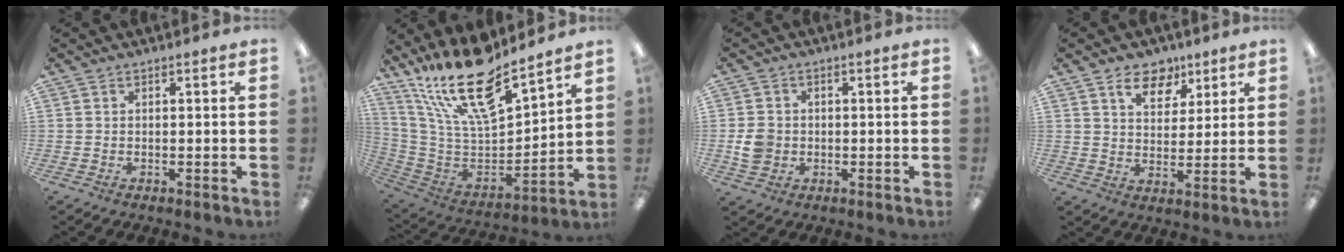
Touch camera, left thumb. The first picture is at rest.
{"total": 21.7, "force": [16.7, 6.6, 12.3], "torque": [-0.225, -0.113, 0.291]}
{"total": 4.9, "force": [-0.5, 4.3, 2.3], "torque": [-0.040, 0.006, -0.009]}
{"total": 9.0, "force": [5.8, 5.7, 3.8], "torque": [-0.048, -0.027, 0.103]}